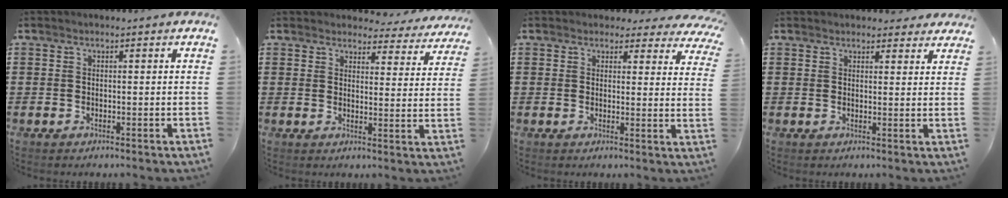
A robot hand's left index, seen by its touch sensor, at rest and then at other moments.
{"total": 3.6, "force": [3.5, 0.7, 0.7], "torque": [-0.021, -0.019, 0.059]}
{"total": 2.2, "force": [1.8, 1.0, 0.7], "torque": [-0.016, 0.000, 0.030]}
{"total": 2.4, "force": [2.2, 0.7, 0.4], "torque": [-0.005, -0.004, 0.040]}